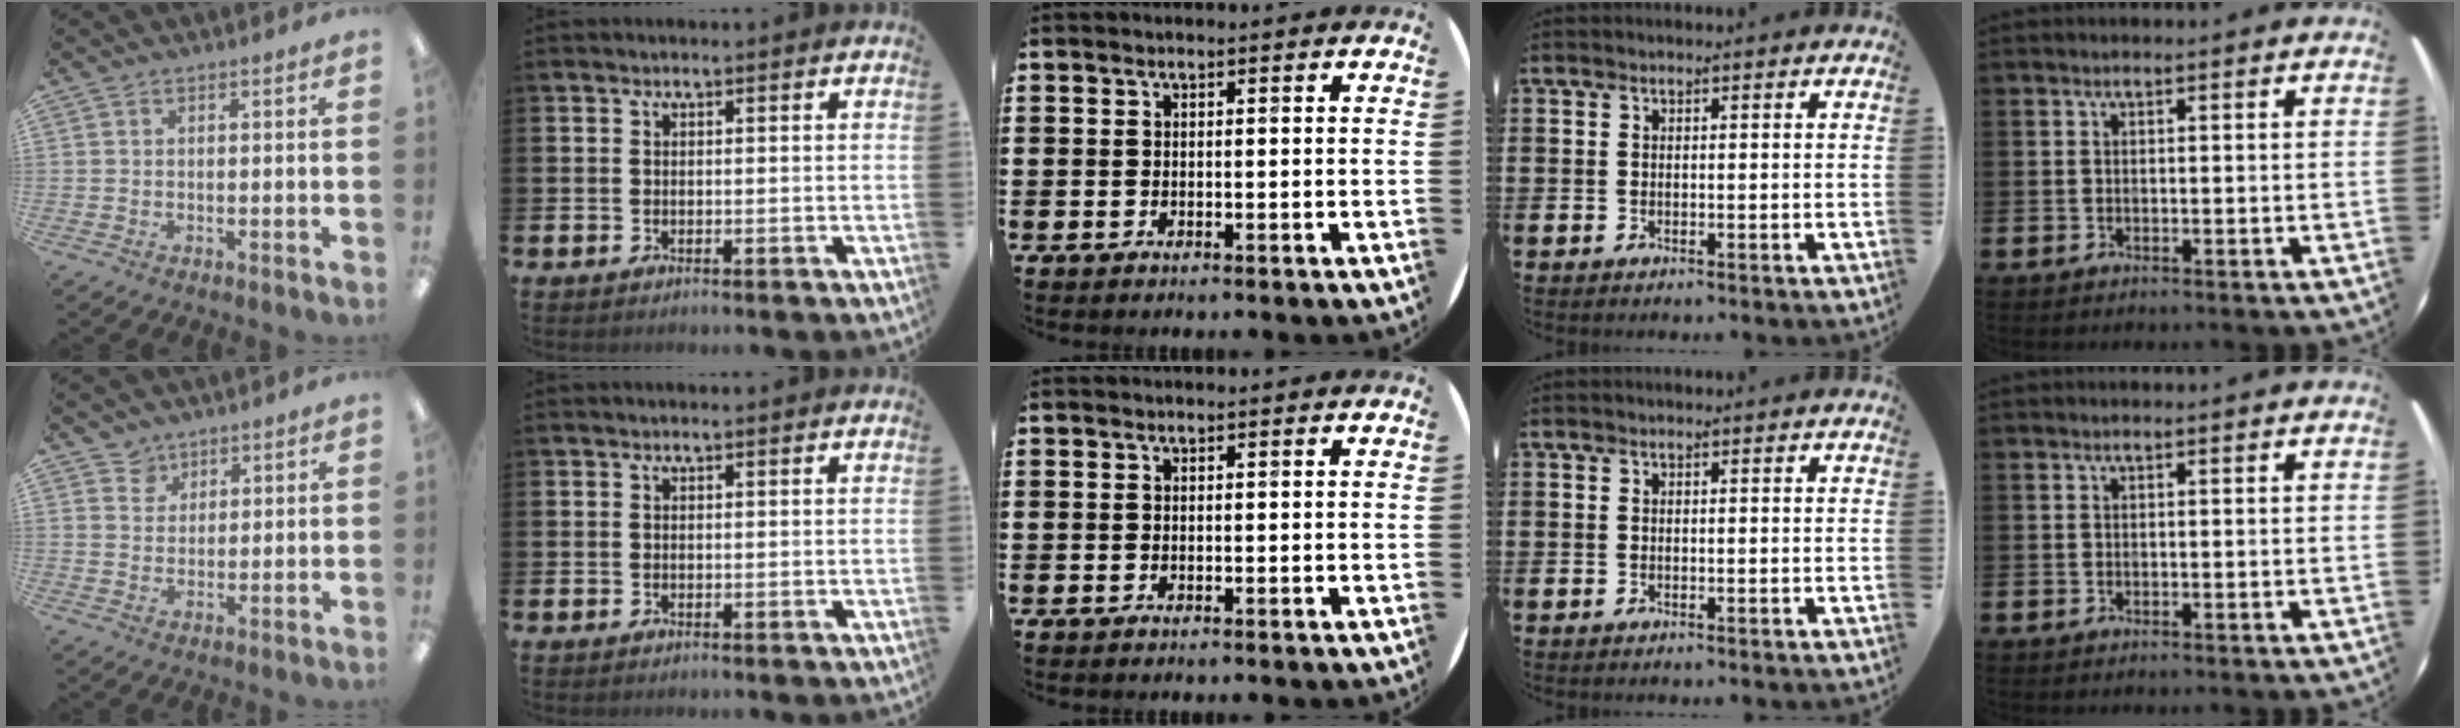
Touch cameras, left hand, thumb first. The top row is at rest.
{"thumb": {"total": 3.8, "force": [2.7, 2.7, -0.1], "torque": [0.005, -0.010, 0.049]}}